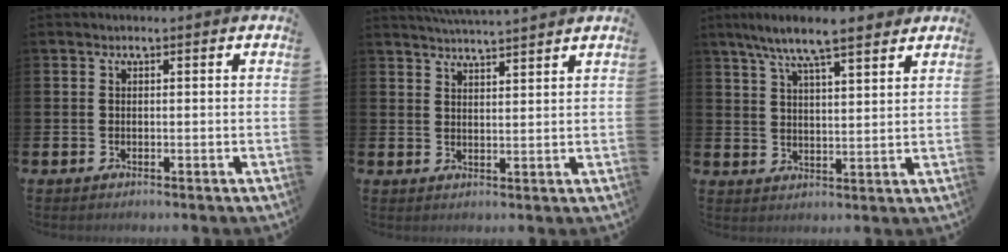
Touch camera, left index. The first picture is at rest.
{"total": 4.1, "force": [4.1, -0.4, 0.3], "torque": [-0.011, -0.021, 0.073]}
{"total": 8.1, "force": [7.2, 1.0, 3.6], "torque": [-0.088, -0.023, 0.130]}